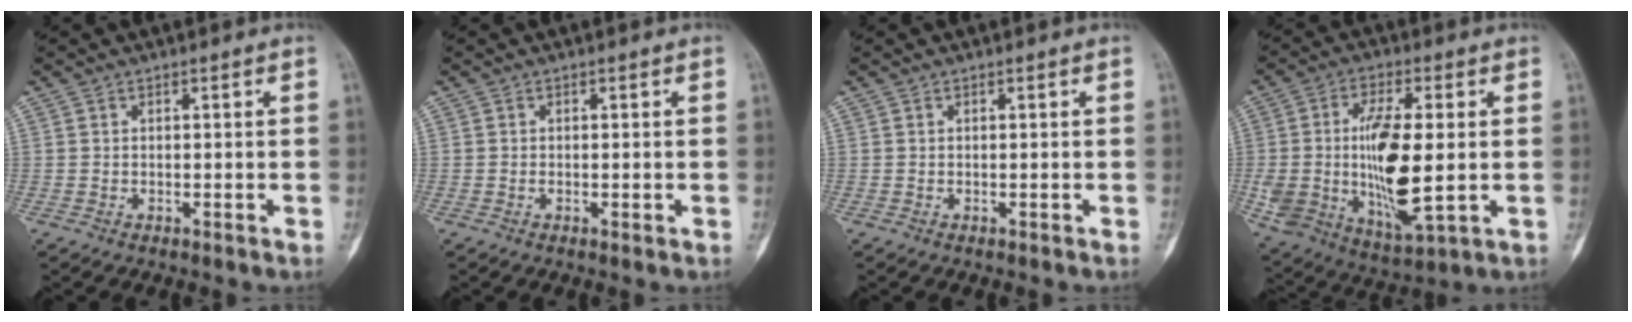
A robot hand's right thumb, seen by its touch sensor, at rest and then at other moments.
{"total": 0.6, "force": [-0.1, 0.2, 0.6], "torque": [-0.007, 0.000, -0.002]}
{"total": 0.0}
{"total": 18.7, "force": [-0.1, 7.6, 17.1], "torque": [-0.335, -0.009, 0.008]}